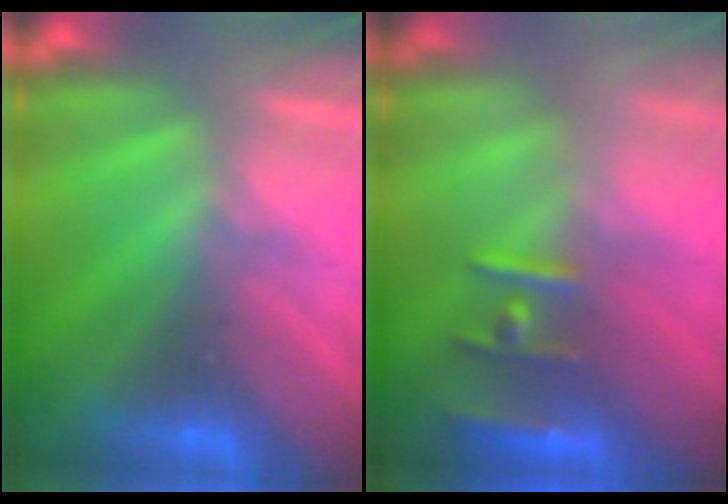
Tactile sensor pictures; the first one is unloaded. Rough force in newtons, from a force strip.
{"total": 2.4}